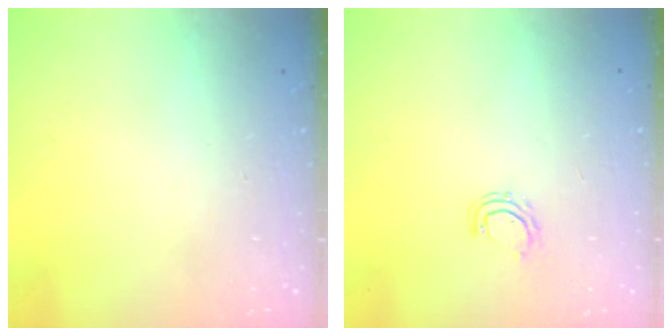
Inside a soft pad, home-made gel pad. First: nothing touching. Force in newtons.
{"total": 4.4, "press": 4.2, "slide": 1.0}